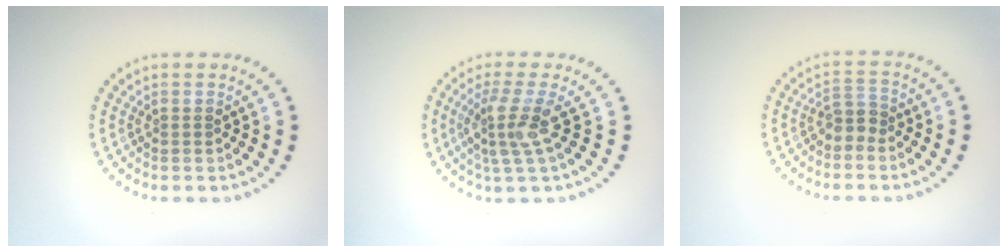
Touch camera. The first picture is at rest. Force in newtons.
{"total": 3.2, "press": 2.5, "slide": 2.1}
{"total": 1.9, "press": 1.5, "slide": 1.2}